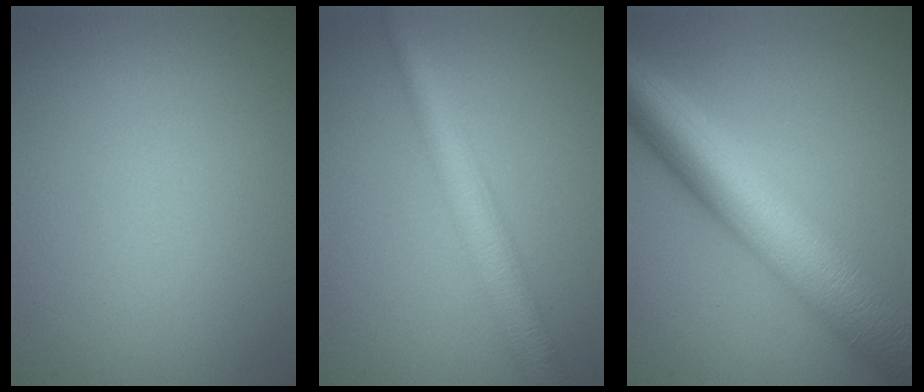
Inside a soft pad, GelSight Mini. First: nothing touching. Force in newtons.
{"total": 4.5, "press": 4.5, "slide": 0.1}
{"total": 10.8, "press": 10.8, "slide": 0.0}